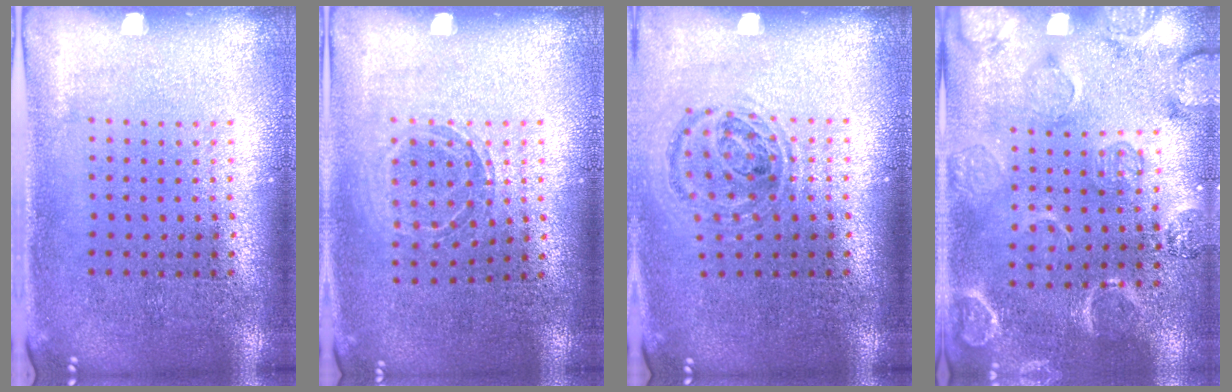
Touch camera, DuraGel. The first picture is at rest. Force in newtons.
{"total": 1.0, "press": 1.0, "slide": 0.2}
{"total": 0.9, "press": 0.9, "slide": 0.2}
{"total": 2.3, "press": 2.1, "slide": 0.9}